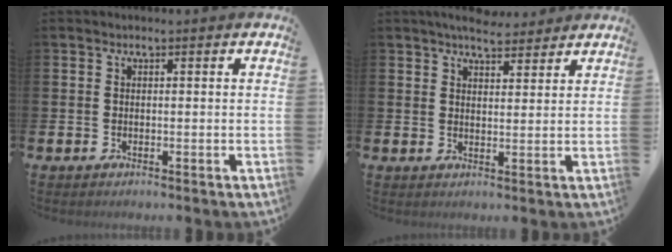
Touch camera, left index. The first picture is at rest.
{"total": 5.1, "force": [4.8, 1.3, 1.2], "torque": [-0.024, -0.018, 0.087]}